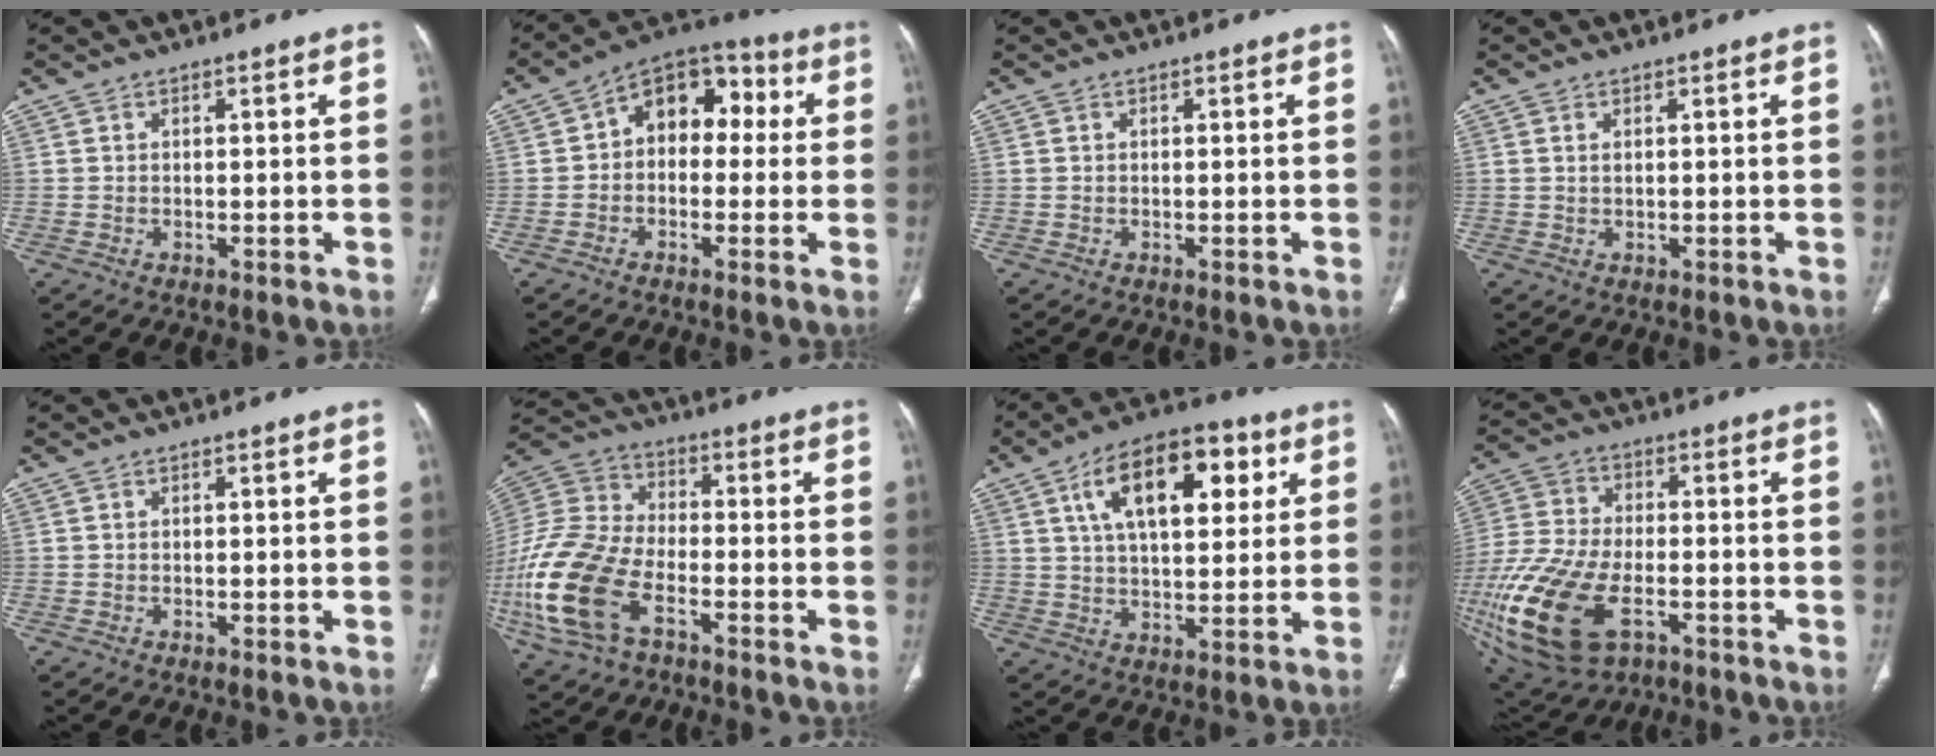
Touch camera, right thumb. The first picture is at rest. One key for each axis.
{"total": 11.5, "fx": 1.3, "fy": 8.0, "fz": 8.1, "tx": -0.073, "ty": 0.038, "tz": 0.001}
{"total": 0.0}
{"total": 0.9, "fx": 0.4, "fy": 0.3, "fz": 0.7, "tx": -0.017, "ty": 0.004, "tz": 0.011}
{"total": 0.0}
{"total": 19.6, "fx": -7.9, "fy": 10.8, "fz": 14.3, "tx": -0.336, "ty": 0.022, "tz": -0.151}
{"total": 17.5, "fx": 6.6, "fy": 8.7, "fz": 13.6, "tx": -0.184, "ty": -0.003, "tz": 0.105}
{"total": 23.5, "fx": -8.9, "fy": 12.9, "fz": 17.6, "tx": -0.440, "ty": -0.012, "tz": -0.153}